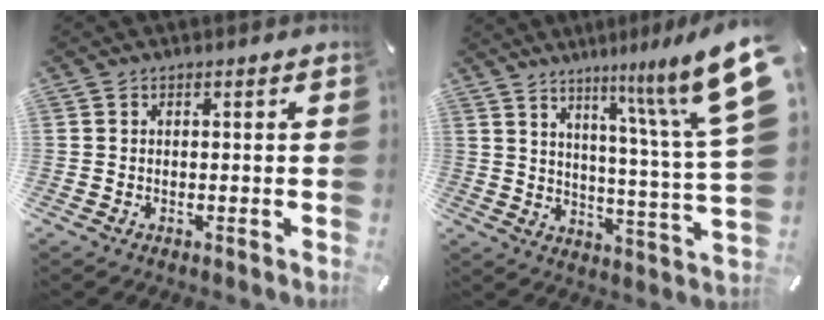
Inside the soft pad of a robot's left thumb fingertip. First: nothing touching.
{"total": 16.7, "force": [9.8, 1.7, 13.4], "torque": [-0.200, -0.075, 0.148]}